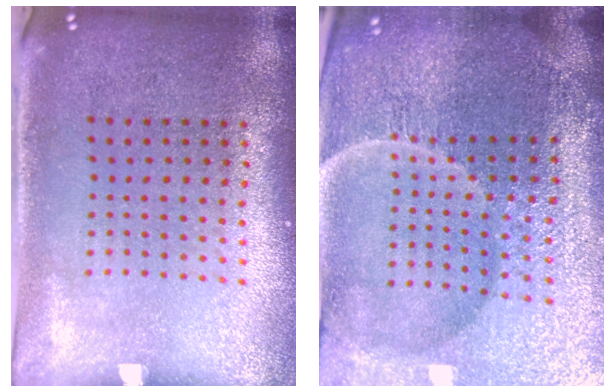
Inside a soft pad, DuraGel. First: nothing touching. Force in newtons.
{"total": 6.1, "press": 5.5, "slide": 2.5}